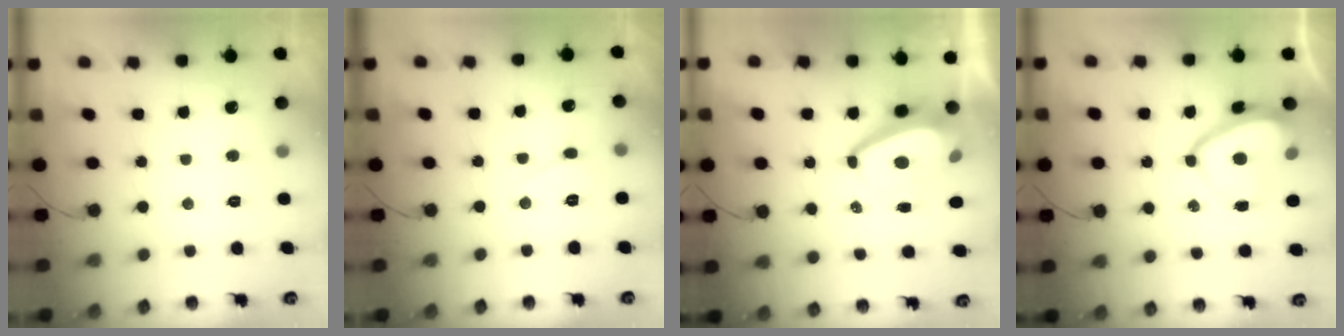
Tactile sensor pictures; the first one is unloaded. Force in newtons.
{"total": 3.0, "press": 3.0, "slide": 0.3}
{"total": 6.2, "press": 6.2, "slide": 0.5}
{"total": 10.4, "press": 10.4, "slide": 1.0}